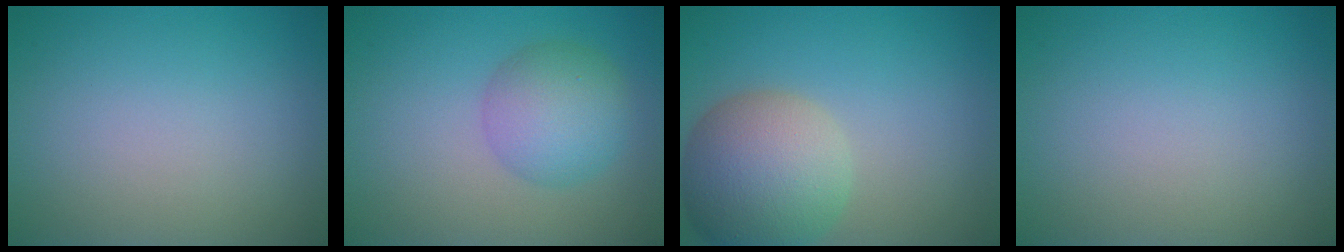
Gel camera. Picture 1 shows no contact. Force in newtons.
{"total": 4.7, "press": 4.7, "slide": 0.1}
{"total": 8.0, "press": 7.9, "slide": 0.5}
{"total": 0.0}